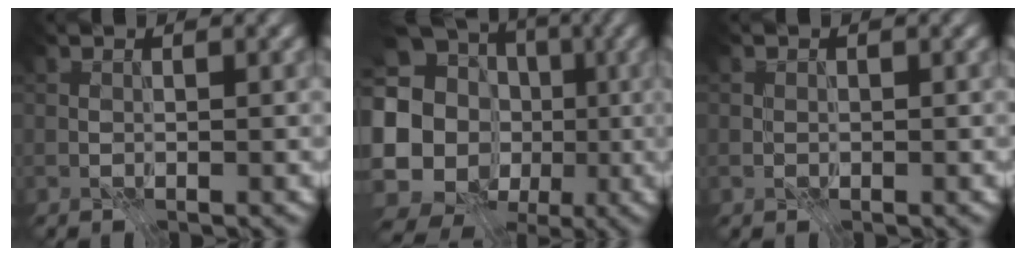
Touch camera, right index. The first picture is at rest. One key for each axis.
{"total": 16.8, "fx": -1.1, "fy": 15.1, "fz": 7.2, "tx": -0.187, "ty": 0.006, "tz": -0.033}
{"total": 0.6, "fx": 0.0, "fy": 0.5, "fz": 0.1, "tx": 0.002, "ty": 0.000, "tz": -0.003}